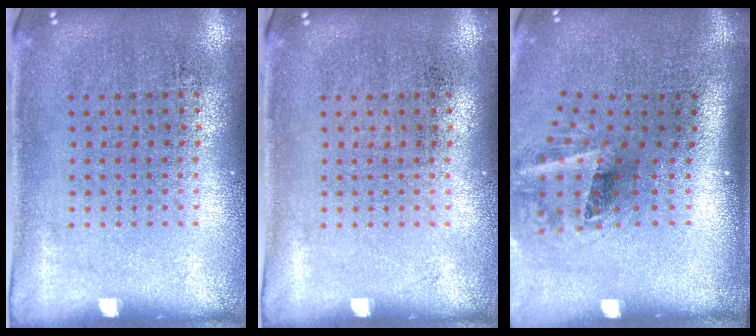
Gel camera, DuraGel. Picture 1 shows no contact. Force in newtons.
{"total": 0.0}
{"total": 1.9, "press": 1.2, "slide": 1.4}